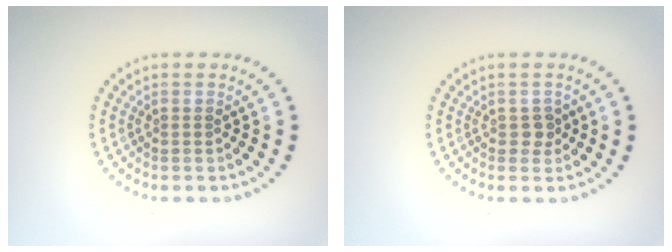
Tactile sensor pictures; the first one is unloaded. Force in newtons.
{"total": 1.1, "press": 1.0, "slide": 0.5}